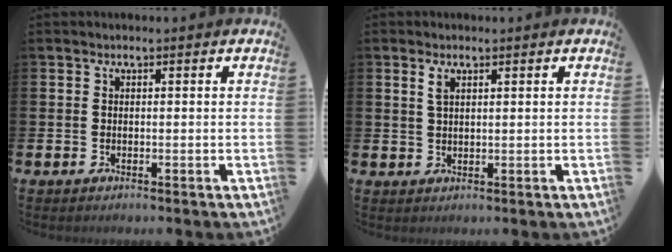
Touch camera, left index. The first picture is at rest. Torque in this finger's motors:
{"motor_torque": [0.29, -0.25, 0.19, 0.07]}